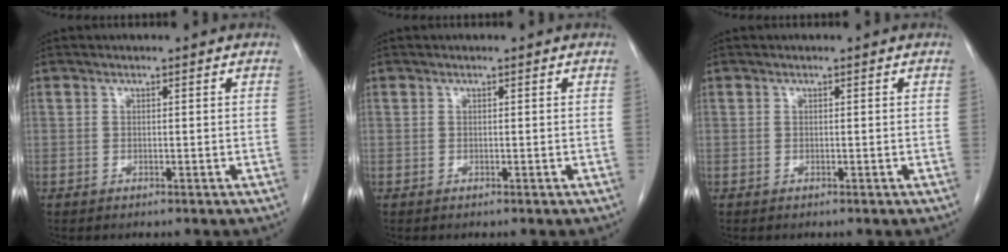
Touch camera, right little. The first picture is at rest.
{"total": 0.0}
{"total": 0.0}